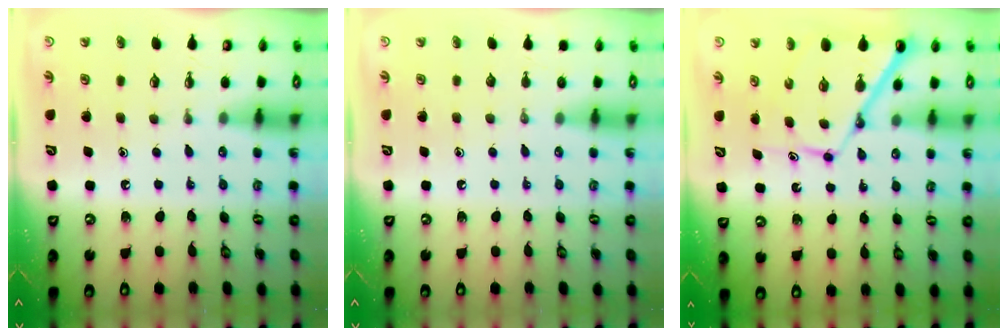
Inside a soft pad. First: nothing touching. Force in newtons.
{"total": 0.0}
{"total": 10.5, "press": 10.4, "slide": 1.1}